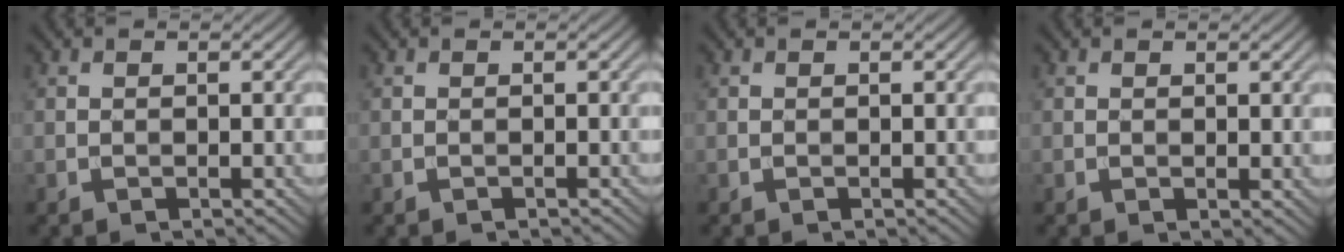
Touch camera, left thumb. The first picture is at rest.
{"total": 0.0}
{"total": 0.0}
{"total": 0.8, "force": [0.4, 0.4, 0.6], "torque": [-0.006, -0.005, 0.007]}